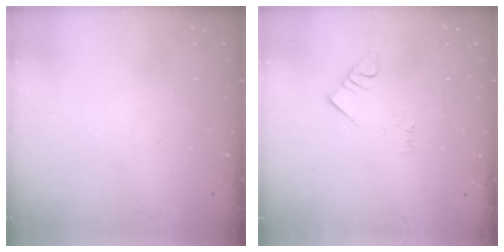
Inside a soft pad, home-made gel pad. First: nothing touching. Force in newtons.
{"total": 2.5, "press": 2.4, "slide": 0.4}